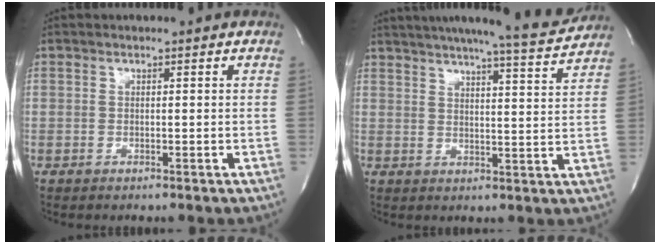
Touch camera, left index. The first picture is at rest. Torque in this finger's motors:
{"motor_torque": [0.13, -0.27, 0.65, 0.14]}